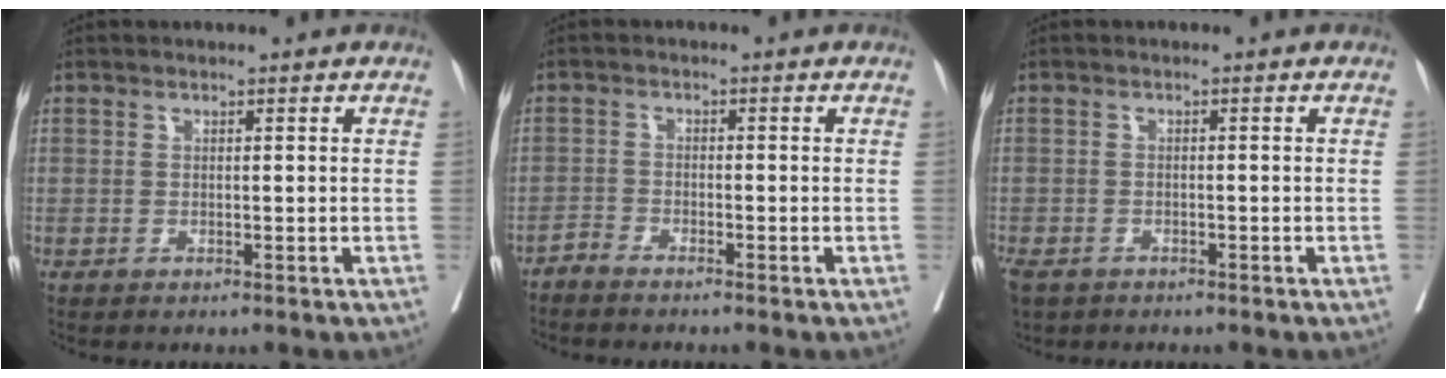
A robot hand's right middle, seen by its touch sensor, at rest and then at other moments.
{"total": 1.6, "force": [-1.6, 0.0, 0.3], "torque": [-0.004, 0.000, -0.033]}
{"total": 5.9, "force": [-4.0, 3.2, 3.0], "torque": [-0.077, -0.007, -0.057]}